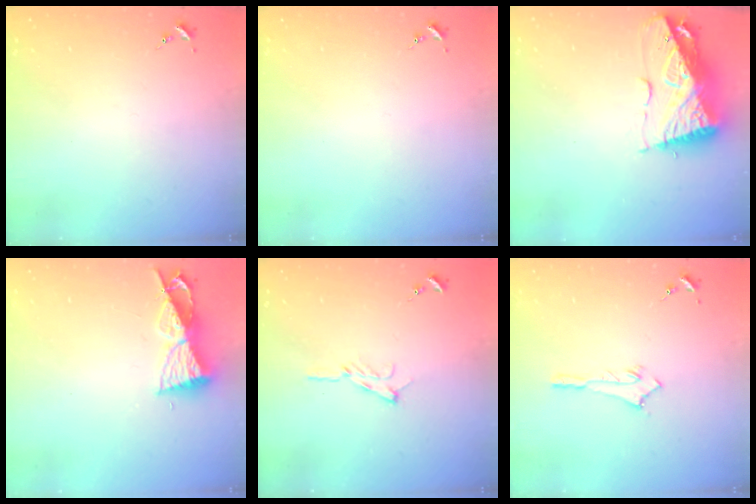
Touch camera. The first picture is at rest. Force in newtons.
{"total": 0.0}
{"total": 10.8, "press": 10.7, "slide": 1.0}
{"total": 8.7, "press": 8.6, "slide": 1.0}
{"total": 6.5, "press": 6.5, "slide": 0.8}
{"total": 2.9, "press": 2.9, "slide": 0.2}